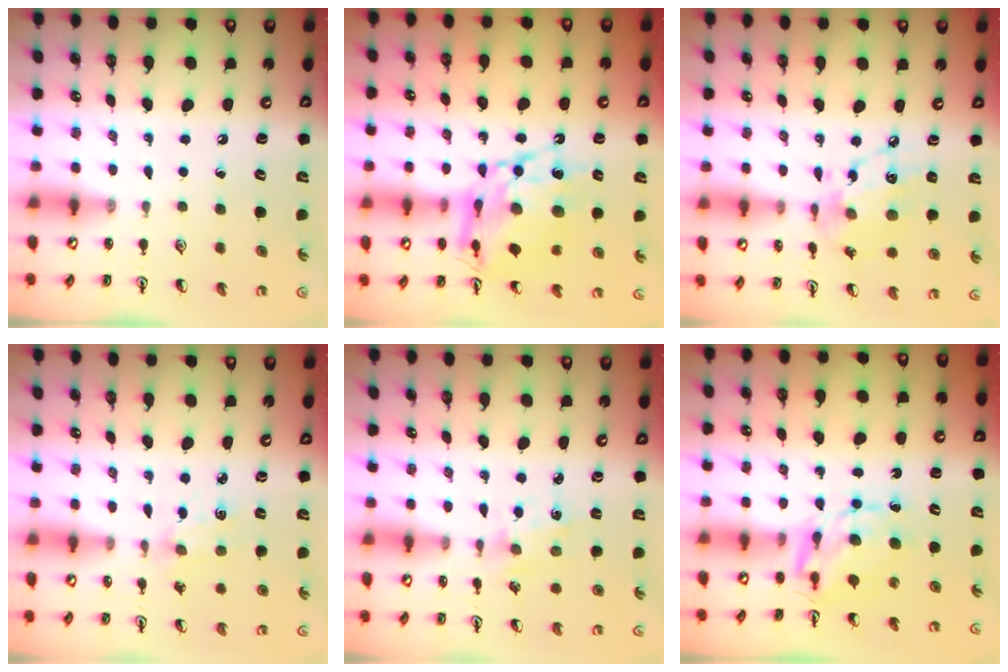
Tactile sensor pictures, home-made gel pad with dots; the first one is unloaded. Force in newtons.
{"total": 15.5, "press": 15.5, "slide": 1.5}
{"total": 12.2, "press": 12.1, "slide": 0.8}
{"total": 2.4, "press": 2.4, "slide": 0.3}
{"total": 1.1, "press": 1.1, "slide": 0.2}
{"total": 6.0, "press": 6.0, "slide": 0.5}